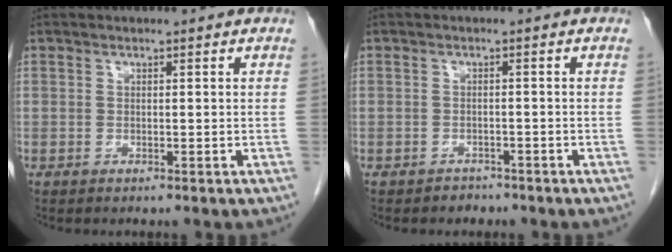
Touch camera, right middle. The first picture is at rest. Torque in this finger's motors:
{"motor_torque": [0.23, 0.10, 0.13, 0.03]}